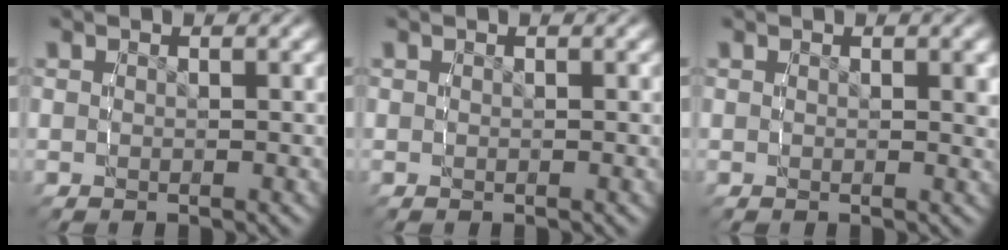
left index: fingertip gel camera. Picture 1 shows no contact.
{"total": 0.0}
{"total": 0.7, "force": [0.3, 0.0, 0.6], "torque": [-0.003, -0.006, 0.003]}